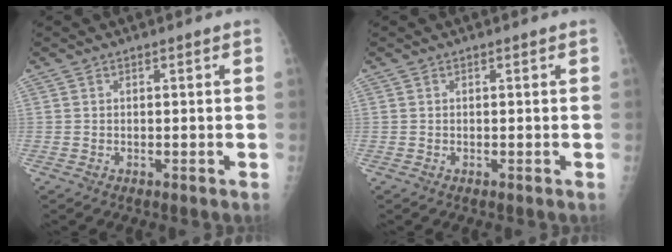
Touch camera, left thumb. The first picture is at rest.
{"total": 0.0}